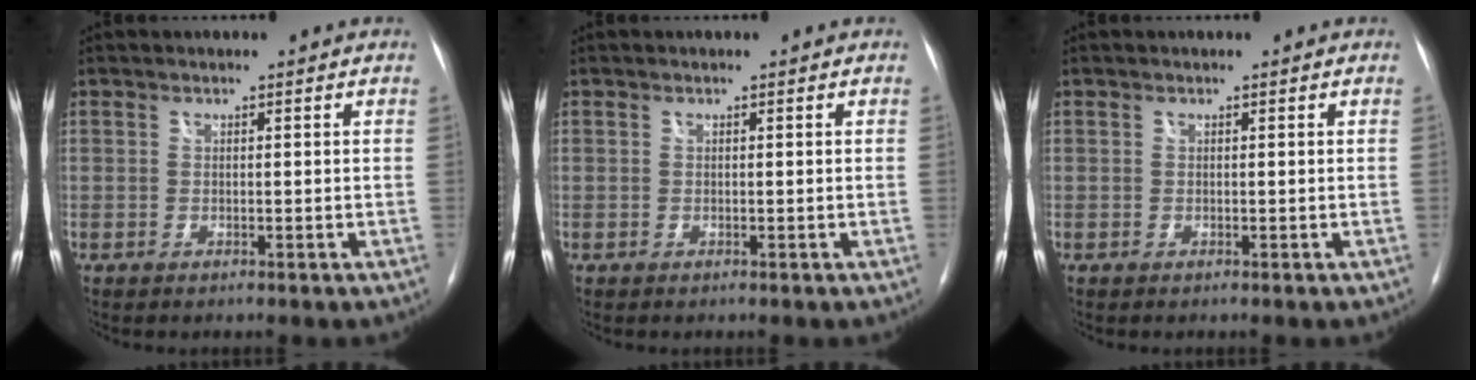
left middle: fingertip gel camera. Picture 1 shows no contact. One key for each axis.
{"total": 0.0}
{"total": 0.0}